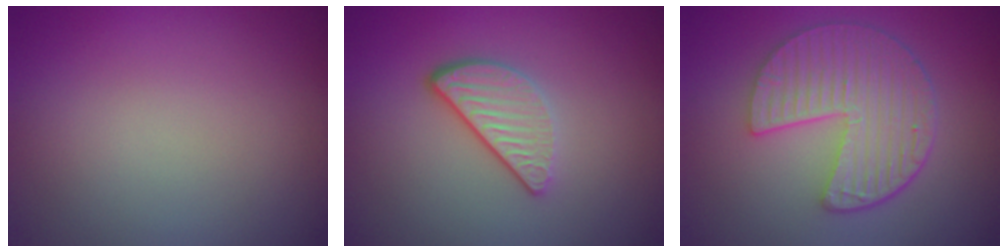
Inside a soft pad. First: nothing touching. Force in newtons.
{"total": 3.3, "press": 2.7, "slide": 1.9}
{"total": 6.2, "press": 4.7, "slide": 4.1}